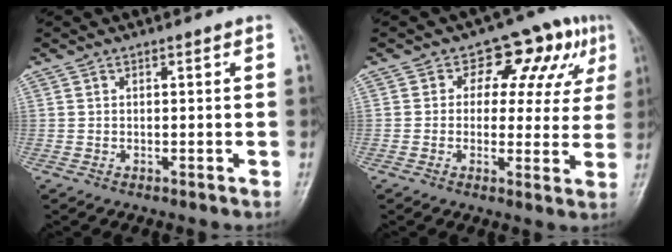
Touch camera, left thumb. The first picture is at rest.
{"total": 10.8, "force": [4.3, 7.2, 6.8], "torque": [-0.027, 0.003, 0.048]}